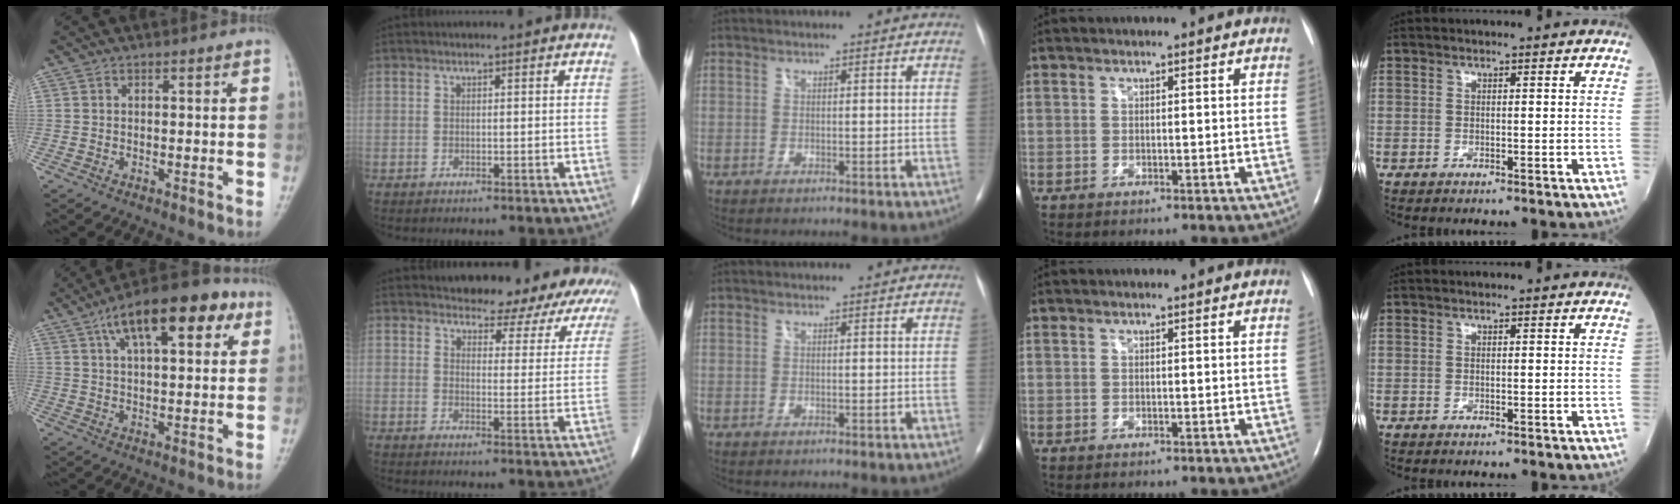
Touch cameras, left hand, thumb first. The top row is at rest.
{"thumb": {"total": 16.7, "force": [7.7, 6.9, 13.1], "torque": [-0.174, 0.003, 0.116]}, "index": {"total": 15.1, "force": [14.4, 3.6, 2.7], "torque": [0.000, -0.033, 0.144]}}